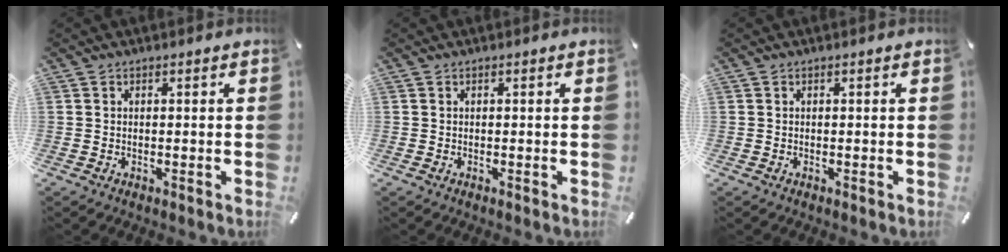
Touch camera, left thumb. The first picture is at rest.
{"total": 0.0}
{"total": 0.0}